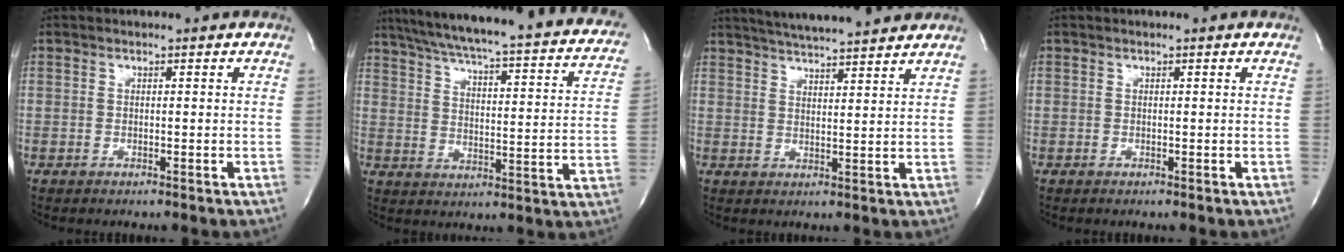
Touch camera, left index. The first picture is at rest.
{"total": 30.5, "force": [25.6, 4.5, 15.9], "torque": [-0.246, -0.045, 0.309]}
{"total": 14.0, "force": [12.6, 0.9, 5.9], "torque": [-0.104, 0.018, 0.181]}
{"total": 0.0}